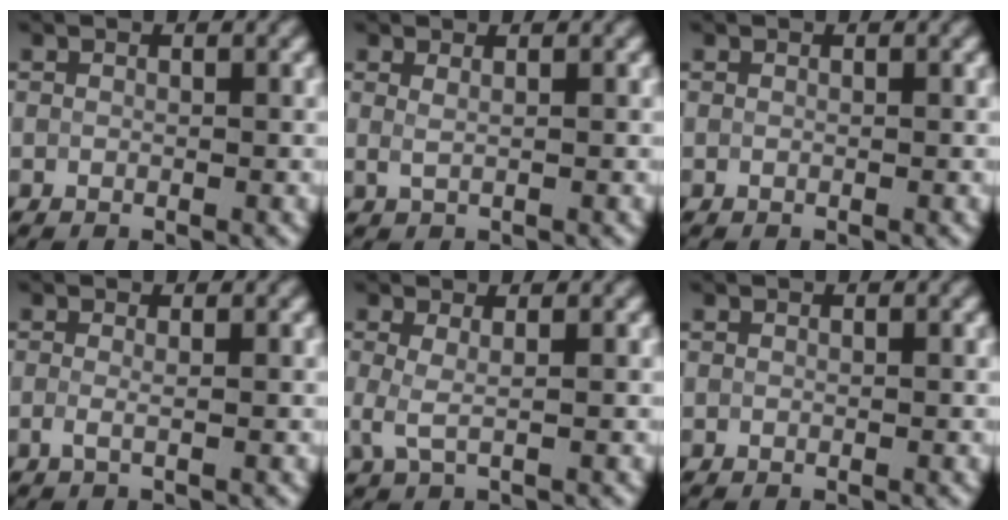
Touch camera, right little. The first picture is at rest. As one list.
[{"total": 1.3, "force": [0.6, 0.6, 1.0], "torque": [-0.014, -0.004, 0.005]}, {"total": 0.0}, {"total": 1.1, "force": [-0.2, 0.3, 1.1], "torque": [-0.021, -0.007, -0.006]}, {"total": 1.8, "force": [0.1, 0.5, 1.7], "torque": [-0.038, -0.003, 0.001]}, {"total": 0.0}]